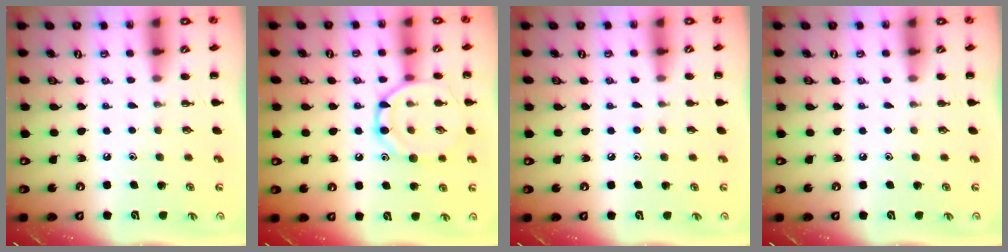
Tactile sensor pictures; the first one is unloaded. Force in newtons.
{"total": 12.9, "press": 12.9, "slide": 0.7}
{"total": 4.5, "press": 4.1, "slide": 1.8}
{"total": 0.0}